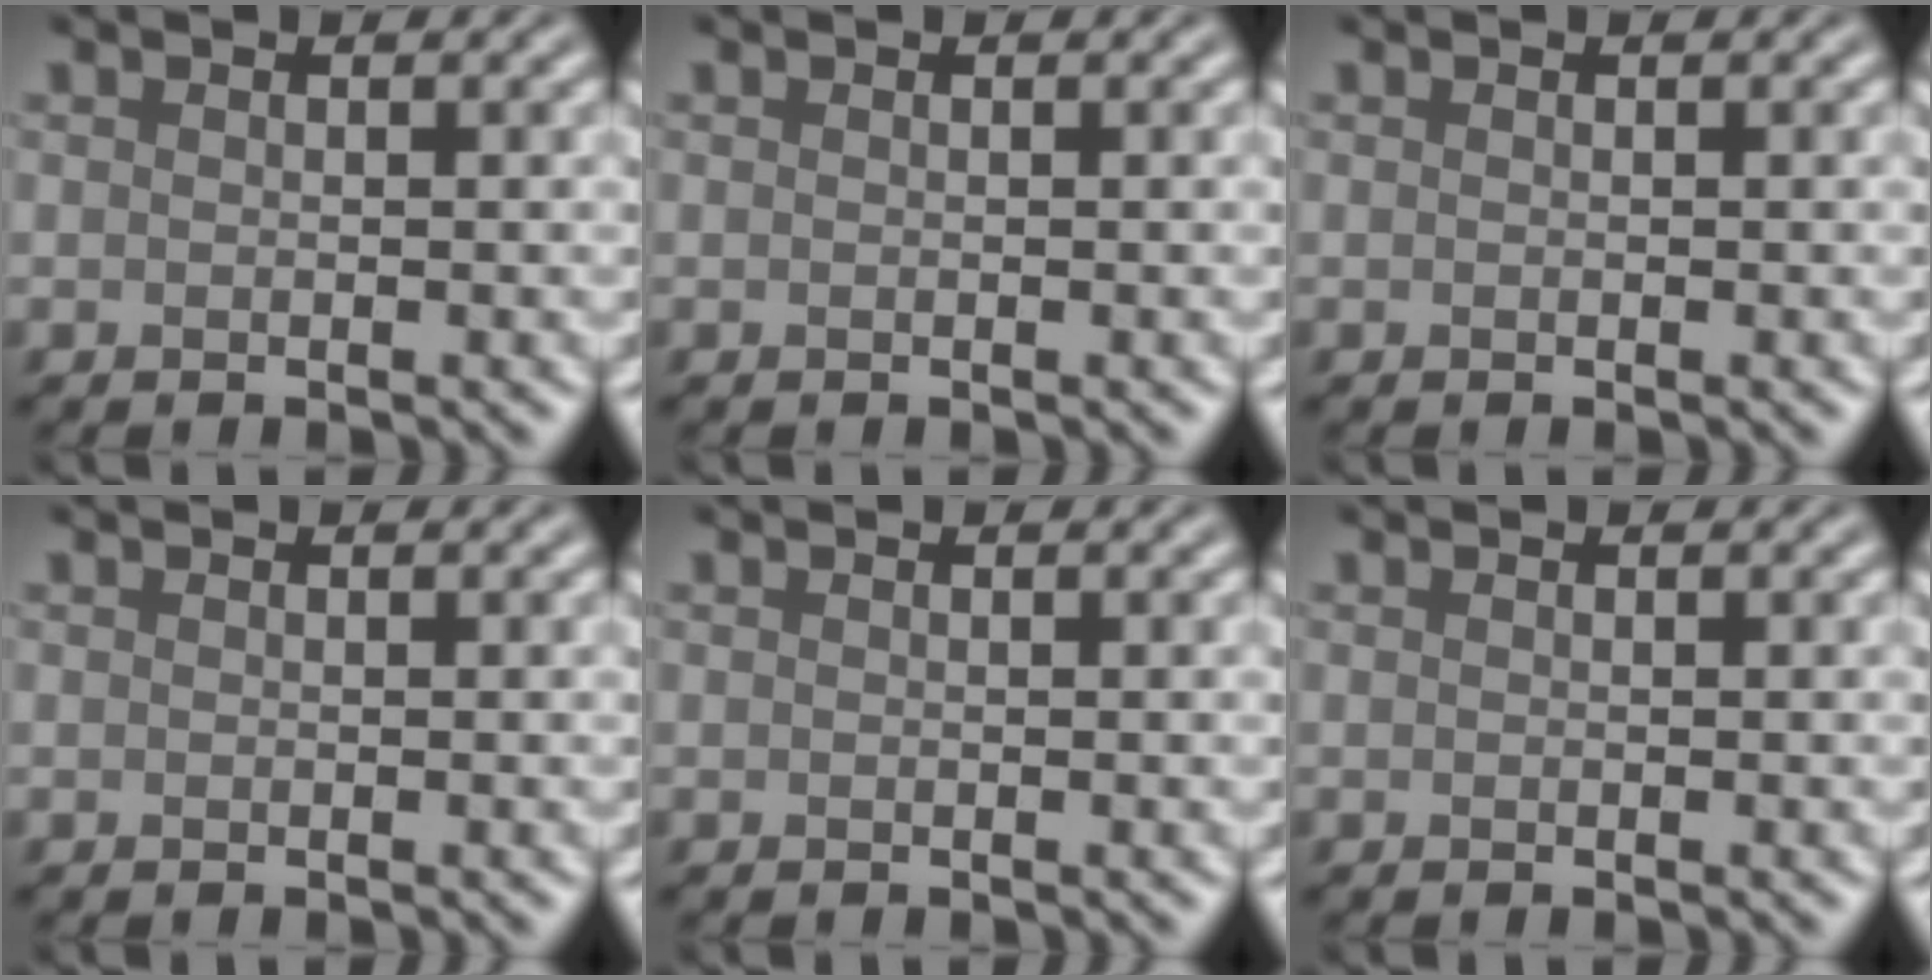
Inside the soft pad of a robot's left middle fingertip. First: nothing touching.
{"total": 0.0}
{"total": 0.0}
{"total": 0.0}
{"total": 0.0}
{"total": 0.0}